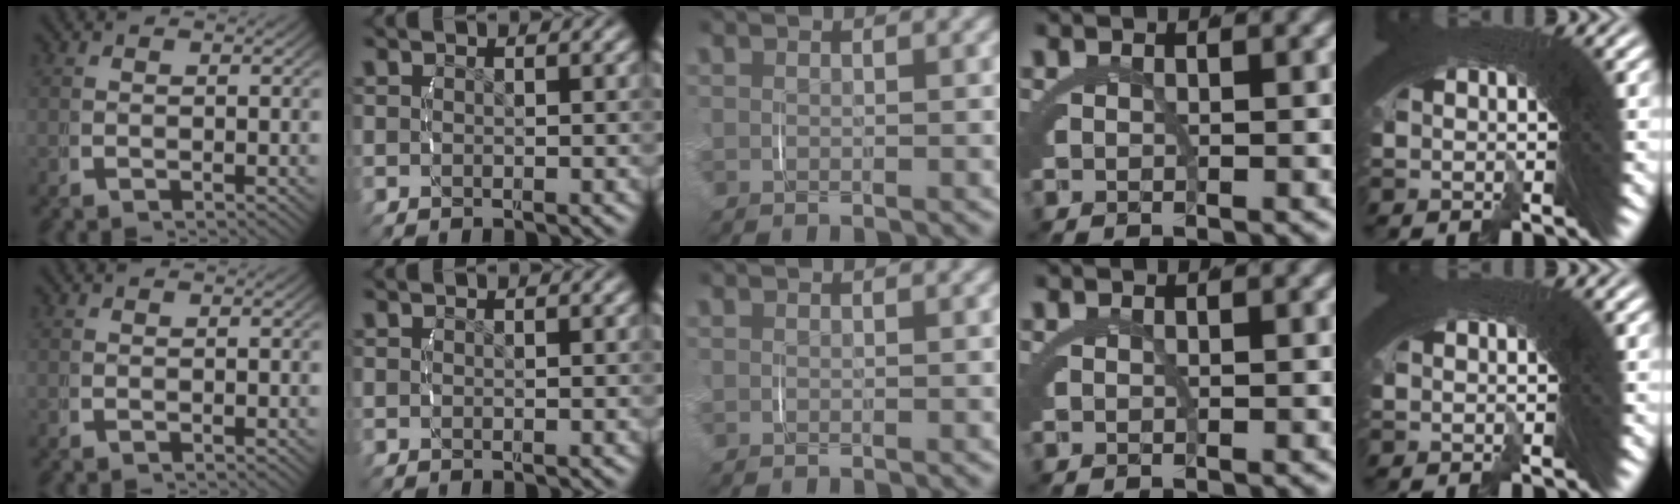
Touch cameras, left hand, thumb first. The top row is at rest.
{}